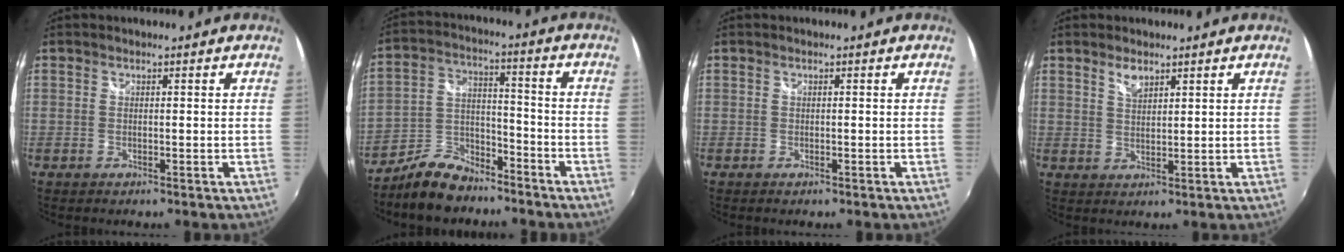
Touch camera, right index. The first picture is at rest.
{"total": 10.2, "force": [-7.9, 4.9, 4.2], "torque": [-0.099, 0.023, -0.140]}
{"total": 0.0}
{"total": 2.9, "force": [2.1, 1.2, 1.6], "torque": [-0.027, 0.000, 0.037]}